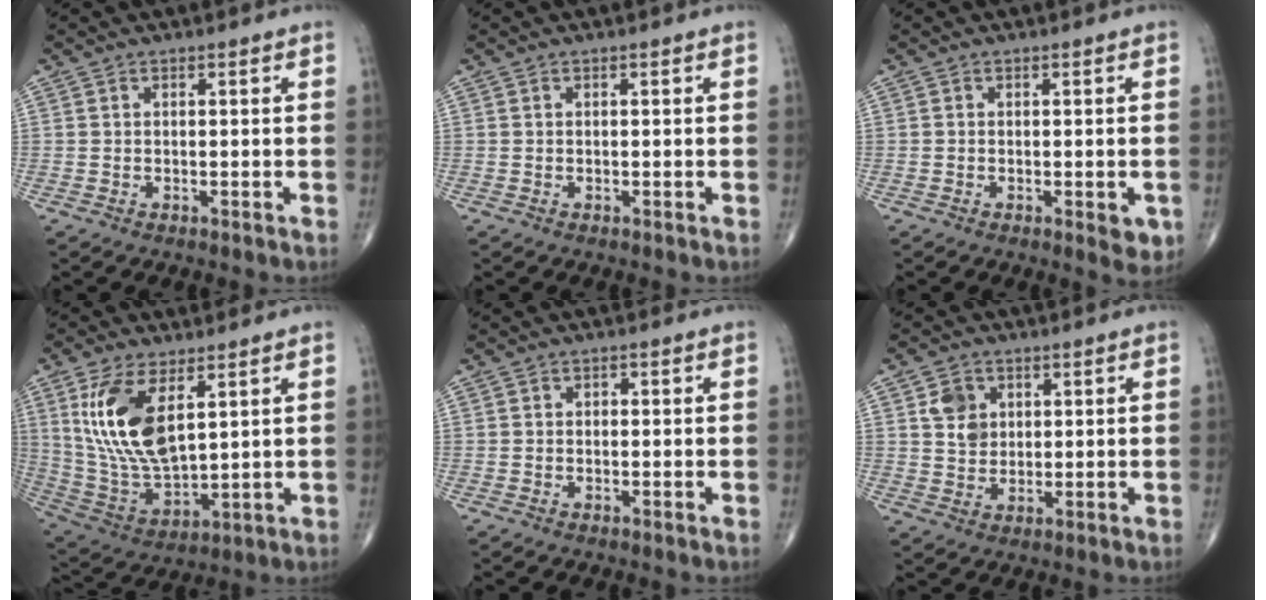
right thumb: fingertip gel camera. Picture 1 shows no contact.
{"total": 0.0}
{"total": 3.3, "force": [-0.9, 1.3, 2.9], "torque": [-0.023, -0.004, -0.010]}
{"total": 15.7, "force": [5.7, 7.2, 12.8], "torque": [-0.250, -0.025, 0.126]}
{"total": 0.6, "force": [-0.1, 0.5, 0.3], "torque": [0.000, 0.002, -0.006]}
{"total": 5.3, "force": [1.8, 4.3, 2.5], "torque": [-0.021, -0.009, 0.033]}